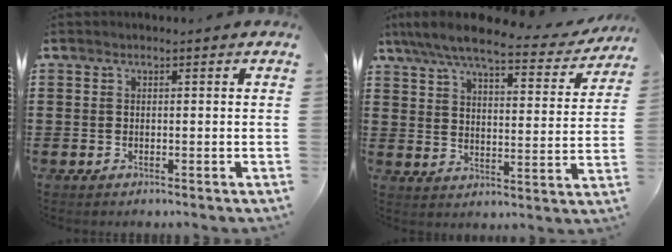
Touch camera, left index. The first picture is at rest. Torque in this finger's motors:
{"motor_torque": [2.14, 0.00, 0.66, 0.21]}